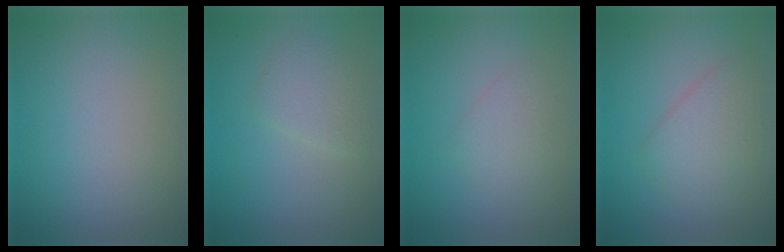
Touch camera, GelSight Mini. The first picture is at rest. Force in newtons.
{"total": 2.2, "press": 2.2, "slide": 0.0}
{"total": 1.6, "press": 1.6, "slide": 0.0}
{"total": 3.0, "press": 3.0, "slide": 0.1}